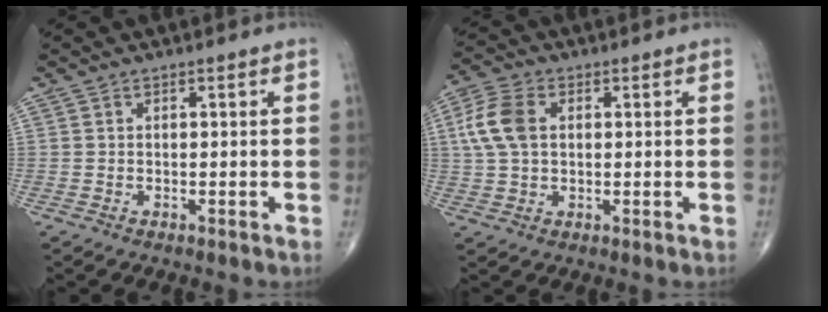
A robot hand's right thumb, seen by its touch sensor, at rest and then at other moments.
{"total": 8.3, "force": [1.5, 5.4, 6.1], "torque": [-0.139, 0.012, 0.029]}